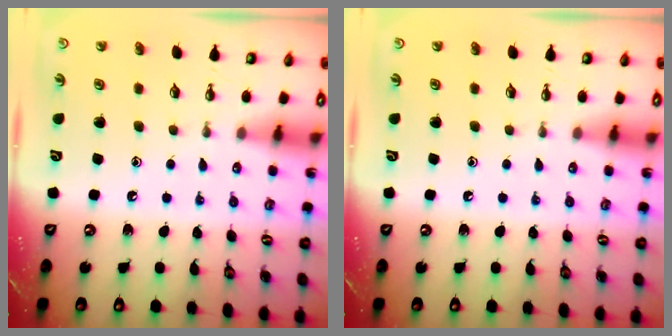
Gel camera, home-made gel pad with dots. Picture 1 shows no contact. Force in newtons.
{"total": 0.0}